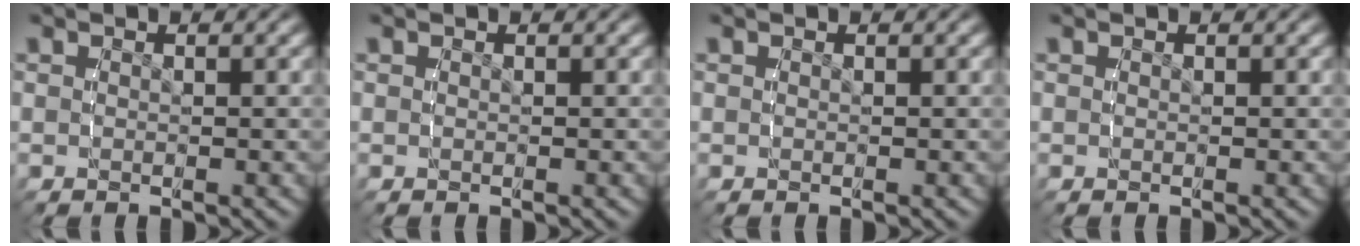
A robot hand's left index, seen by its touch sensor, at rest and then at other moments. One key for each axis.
{"total": 0.0}
{"total": 0.0}
{"total": 0.0}